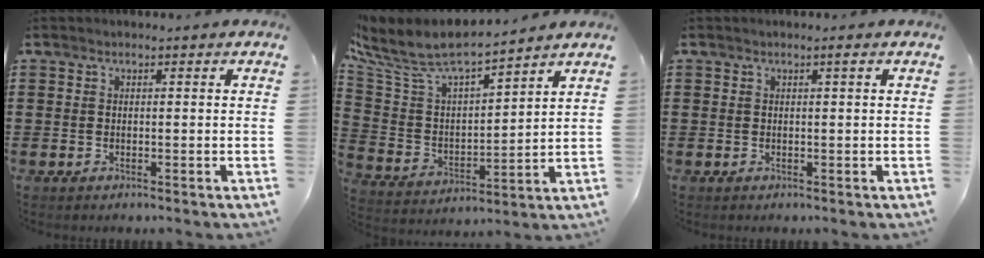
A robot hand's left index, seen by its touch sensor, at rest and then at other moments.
{"total": 8.7, "force": [7.7, 1.9, 3.4], "torque": [-0.104, -0.048, 0.131]}
{"total": 0.8, "force": [0.3, -0.1, 0.8], "torque": [-0.014, -0.003, 0.005]}